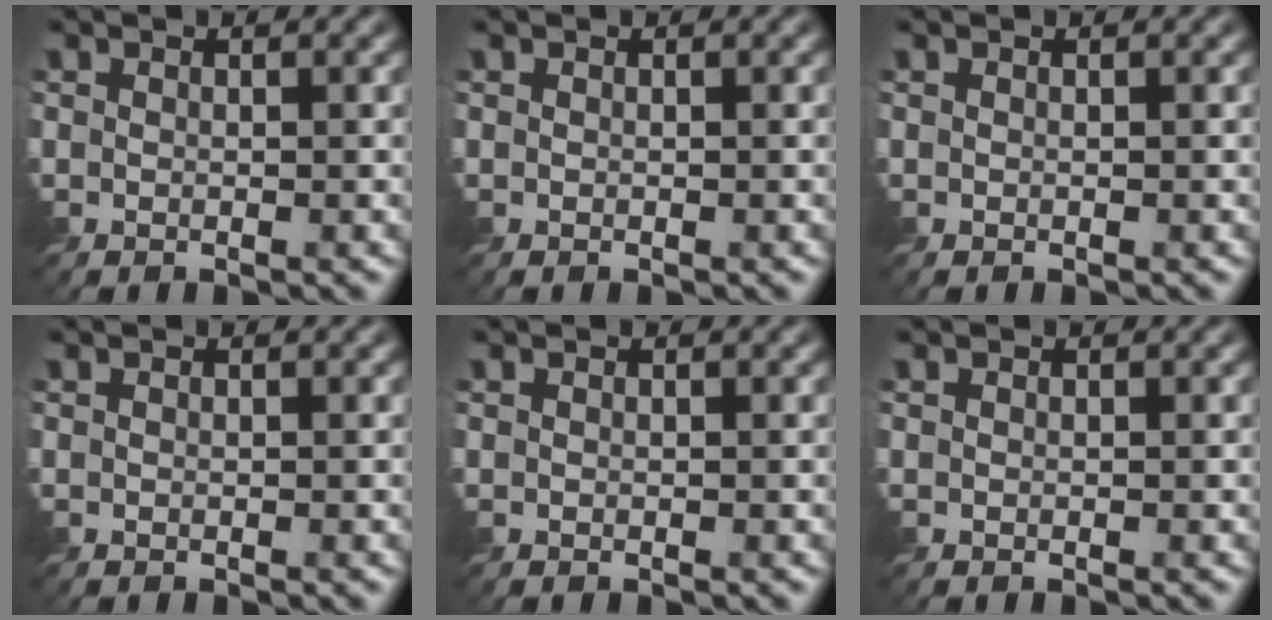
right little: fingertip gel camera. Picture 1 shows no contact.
{"total": 0.0}
{"total": 0.0}
{"total": 0.0}
{"total": 0.0}
{"total": 0.0}